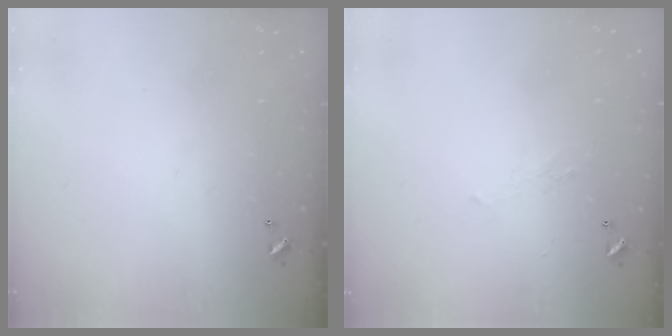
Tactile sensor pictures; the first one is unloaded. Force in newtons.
{"total": 1.3, "press": 1.1, "slide": 0.7}